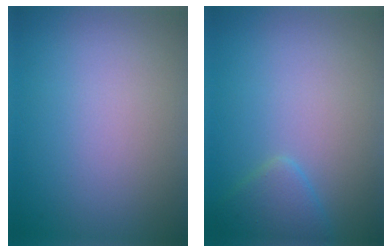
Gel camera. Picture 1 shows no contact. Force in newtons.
{"total": 2.1, "press": 2.1, "slide": 0.1}